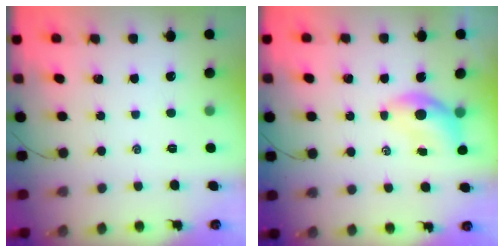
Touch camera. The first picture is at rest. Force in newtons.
{"total": 5.6, "press": 5.5, "slide": 0.9}